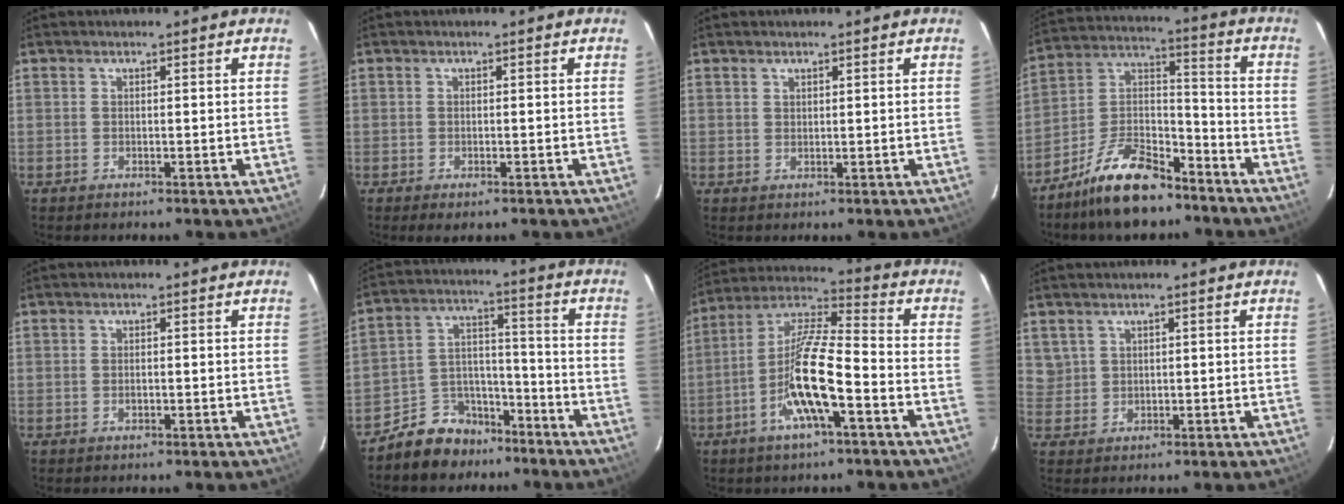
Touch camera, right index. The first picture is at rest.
{"total": 2.3, "force": [-1.6, 0.8, 1.5], "torque": [-0.032, -0.009, -0.026]}
{"total": 0.7, "force": [0.5, 0.4, 0.1], "torque": [-0.001, 0.002, 0.010]}
{"total": 15.4, "force": [-11.0, 6.3, 8.7], "torque": [-0.175, 0.031, -0.194]}
{"total": 0.9, "force": [-0.3, 0.6, 0.6], "torque": [-0.009, 0.001, -0.005]}
{"total": 10.6, "force": [-8.1, 6.4, 2.6], "torque": [-0.057, 0.049, -0.122]}
{"total": 13.6, "force": [-5.6, 2.5, 12.1], "torque": [-0.243, -0.002, -0.111]}
{"total": 2.8, "force": [1.3, 2.5, 0.1], "torque": [0.006, 0.009, 0.030]}